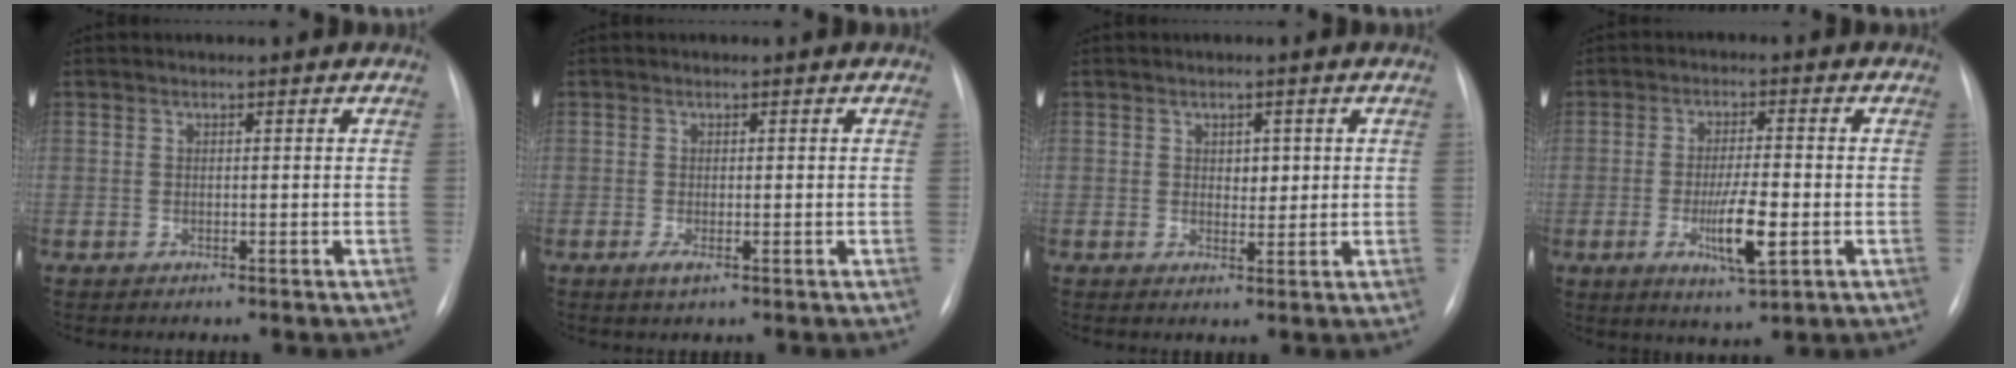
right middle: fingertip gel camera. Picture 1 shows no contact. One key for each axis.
{"total": 1.4, "fx": -0.6, "fy": 0.4, "fz": 1.2, "tx": -0.022, "ty": -0.003, "tz": -0.009}
{"total": 2.4, "fx": 0.6, "fy": 1.6, "fz": 1.7, "tx": -0.018, "ty": -0.001, "tz": 0.009}
{"total": 7.2, "fx": -1.9, "fy": 1.2, "fz": 6.9, "tx": -0.127, "ty": -0.013, "tz": -0.032}